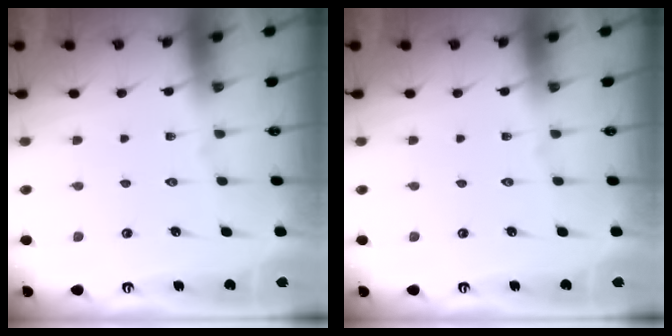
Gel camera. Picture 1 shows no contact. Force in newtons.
{"total": 0.0}